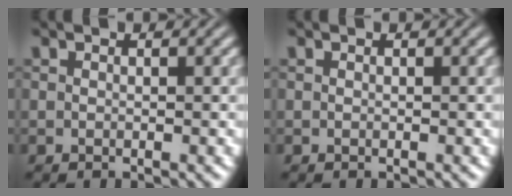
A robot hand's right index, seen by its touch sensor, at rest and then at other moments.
{"total": 0.0}